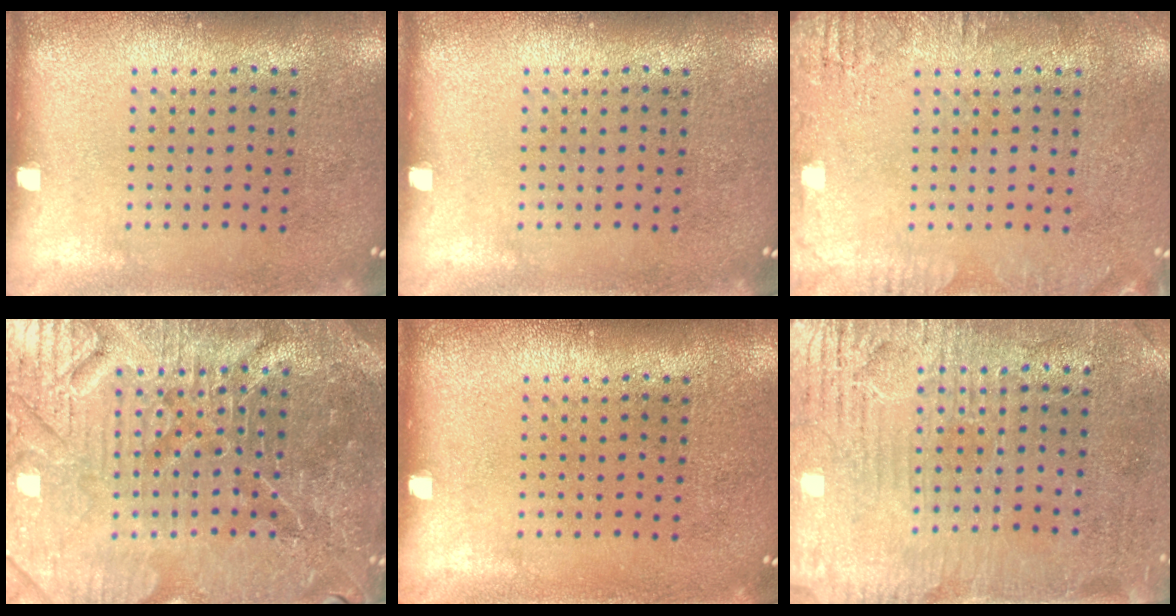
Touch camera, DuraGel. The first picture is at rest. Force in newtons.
{"total": 0.0}
{"total": 2.2, "press": 2.2, "slide": 0.3}
{"total": 5.9, "press": 5.4, "slide": 2.2}
{"total": 0.0}
{"total": 3.3, "press": 2.8, "slide": 1.7}